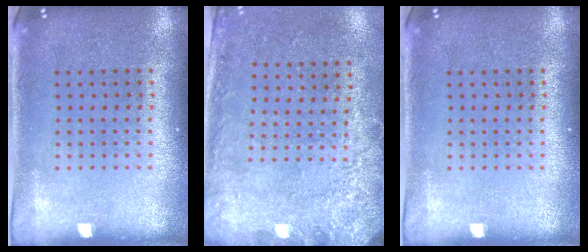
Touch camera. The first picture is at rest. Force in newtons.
{"total": 2.7, "press": 2.0, "slide": 1.9}
{"total": 0.0}